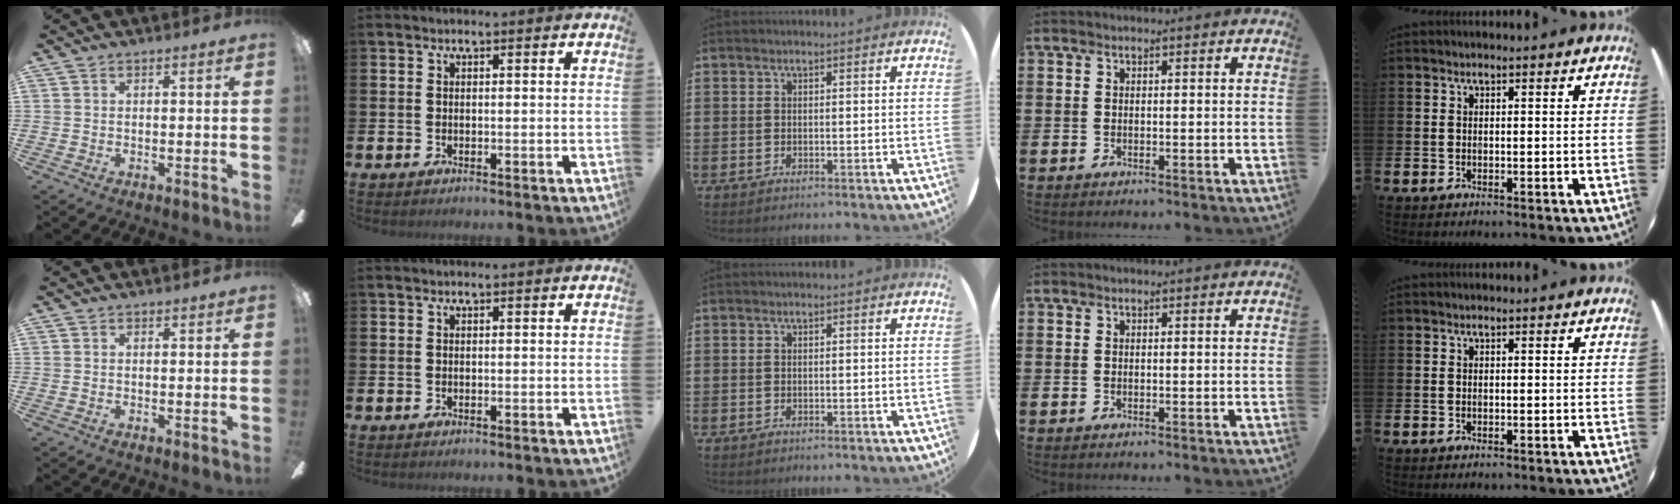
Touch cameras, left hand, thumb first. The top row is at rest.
{}